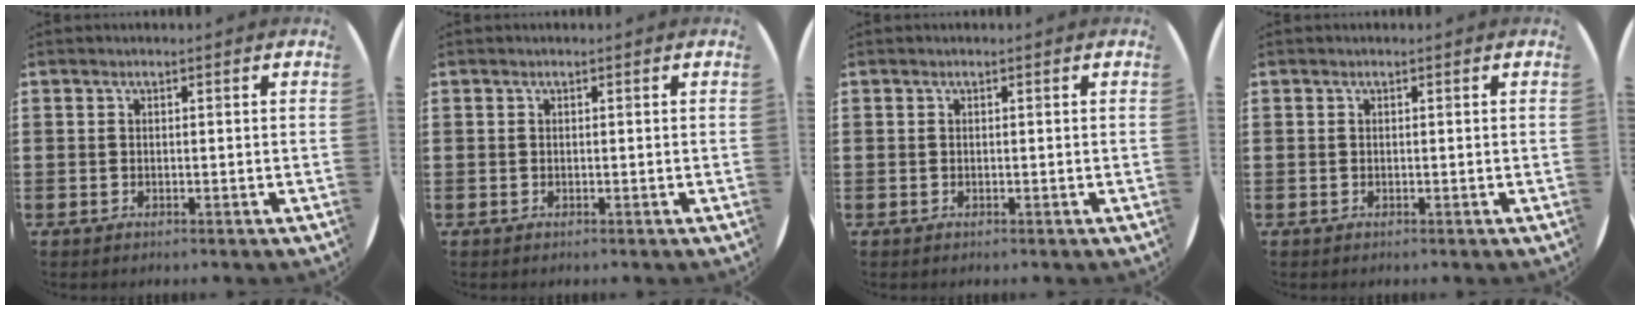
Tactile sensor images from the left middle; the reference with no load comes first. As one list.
[{"total": 0.0}, {"total": 0.0}, {"total": 0.0}]